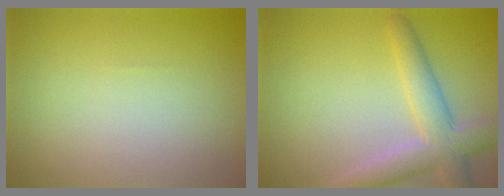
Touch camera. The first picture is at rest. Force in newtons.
{"total": 4.8, "press": 4.8, "slide": 0.3}